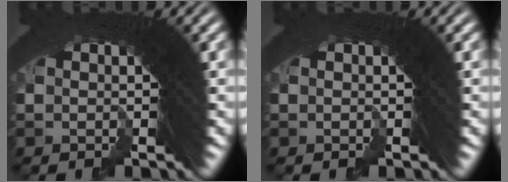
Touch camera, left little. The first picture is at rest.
{"total": 0.0}